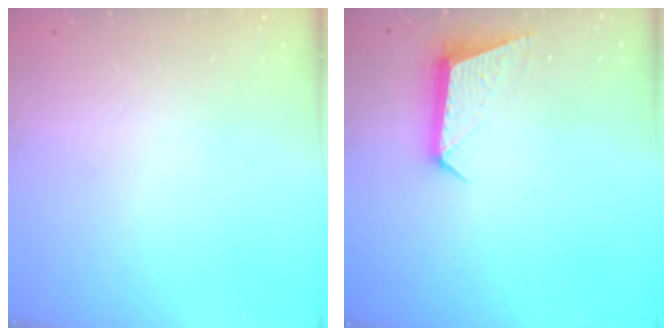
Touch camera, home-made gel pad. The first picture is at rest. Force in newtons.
{"total": 10.4, "press": 10.4, "slide": 0.8}